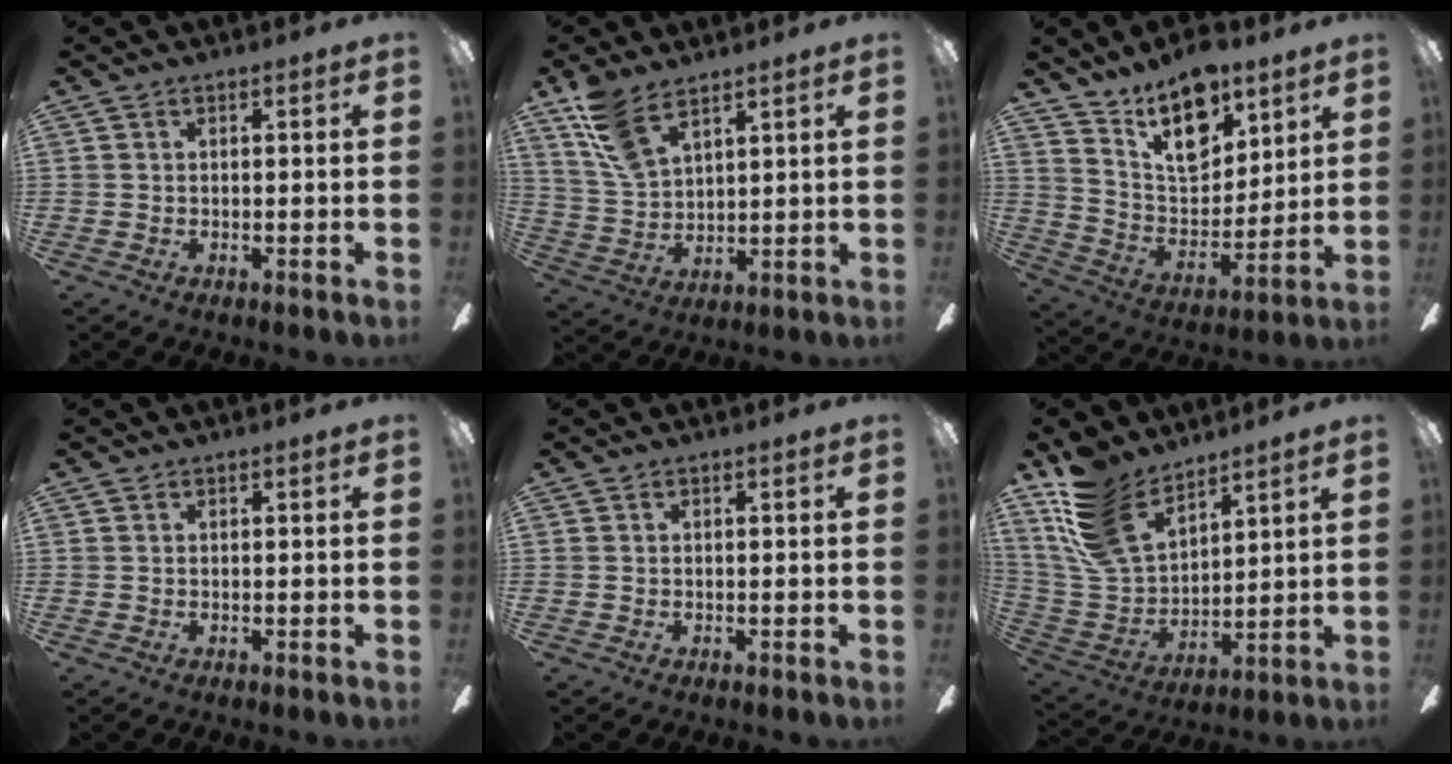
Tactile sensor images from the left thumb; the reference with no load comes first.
{"total": 9.9, "force": [7.6, 3.5, 5.3], "torque": [-0.122, -0.027, 0.147]}
{"total": 16.8, "force": [11.3, 8.6, 9.0], "torque": [-0.145, -0.060, 0.203]}
{"total": 0.0}
{"total": 0.0}
{"total": 16.3, "force": [11.0, 8.7, 8.4], "torque": [-0.201, -0.047, 0.213]}